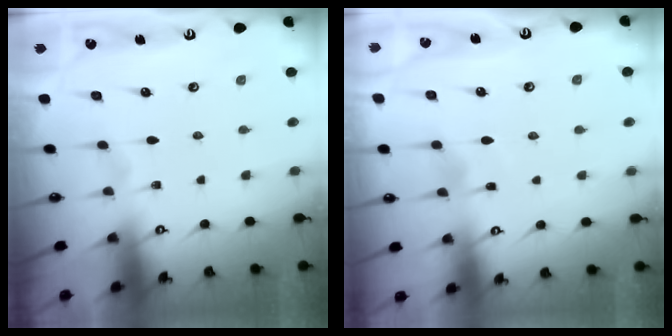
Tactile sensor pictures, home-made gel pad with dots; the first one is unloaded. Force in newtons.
{"total": 4.1, "press": 4.1, "slide": 0.3}